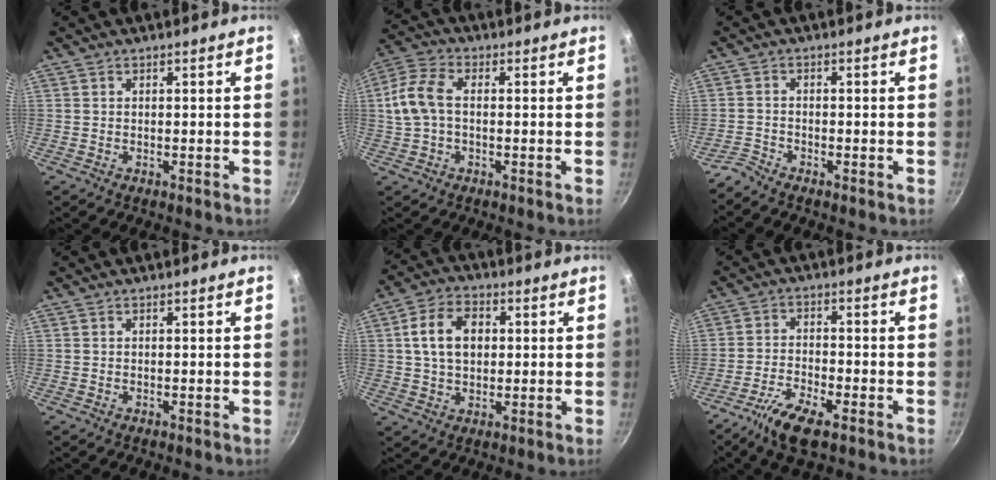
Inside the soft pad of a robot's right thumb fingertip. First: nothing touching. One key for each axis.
{"total": 8.9, "fx": 0.3, "fy": 5.5, "fz": 7.0, "tx": -0.150, "ty": 0.024, "tz": -0.004}
{"total": 2.2, "fx": -2.1, "fy": 0.3, "fz": 0.4, "tx": -0.017, "ty": 0.010, "tz": -0.052}
{"total": 0.0}
{"total": 10.1, "fx": 1.7, "fy": 7.1, "fz": 6.9, "tx": -0.105, "ty": 0.015, "tz": 0.024}
{"total": 8.5, "fx": -5.2, "fy": 2.6, "fz": 6.1, "tx": -0.125, "ty": 0.021, "tz": -0.103}